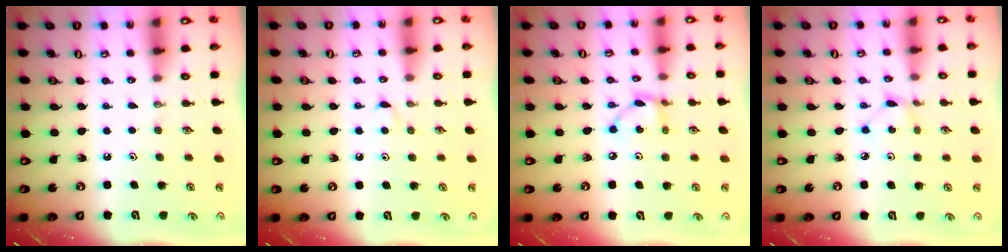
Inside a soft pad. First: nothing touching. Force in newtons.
{"total": 2.8, "press": 2.8, "slide": 0.5}
{"total": 5.2, "press": 5.2, "slide": 0.2}
{"total": 2.3, "press": 2.3, "slide": 0.2}